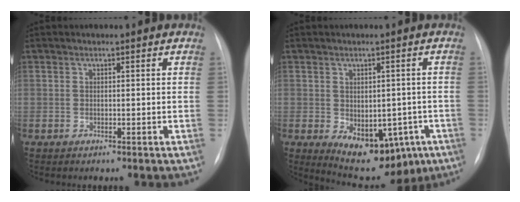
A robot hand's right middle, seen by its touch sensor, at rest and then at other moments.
{"total": 11.3, "force": [-4.4, 7.0, 7.8], "torque": [-0.092, 0.010, -0.043]}